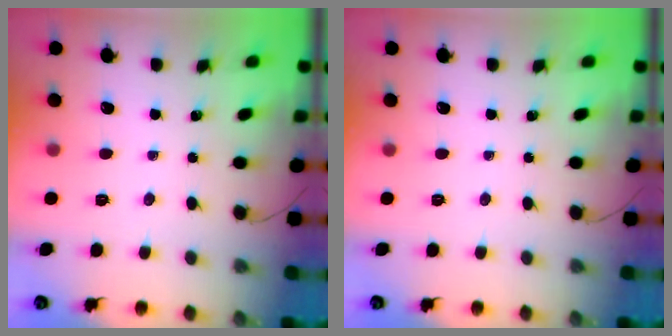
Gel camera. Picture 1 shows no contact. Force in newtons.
{"total": 0.0}